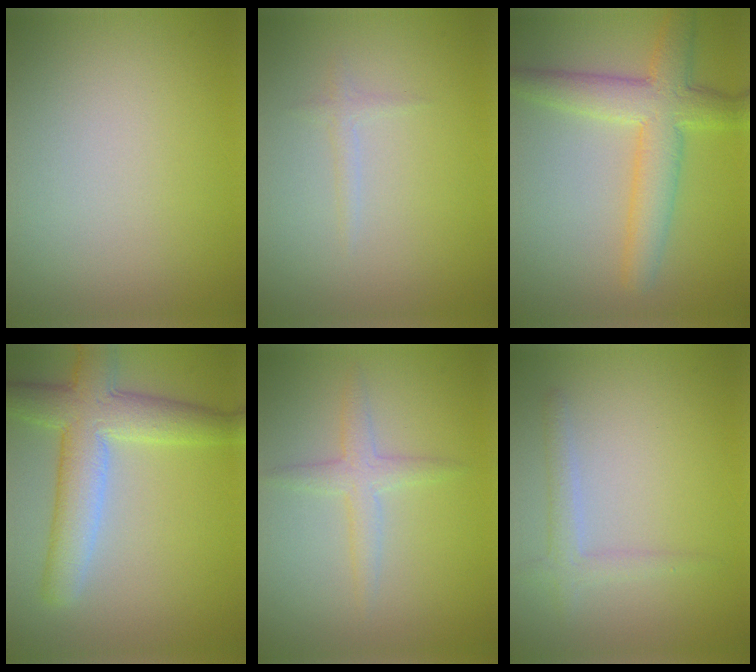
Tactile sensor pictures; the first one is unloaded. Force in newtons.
{"total": 0.8, "press": 0.8, "slide": 0.1}
{"total": 5.8, "press": 5.8, "slide": 0.2}
{"total": 6.5, "press": 6.5, "slide": 0.3}
{"total": 2.2, "press": 2.2, "slide": 0.1}
{"total": 2.0, "press": 1.9, "slide": 0.1}